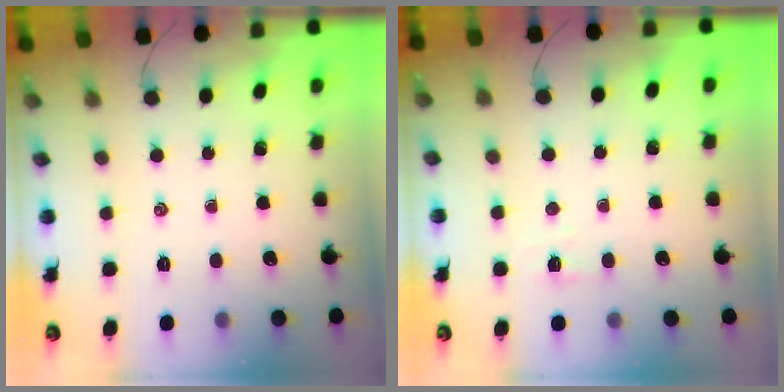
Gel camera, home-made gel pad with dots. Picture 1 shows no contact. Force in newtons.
{"total": 2.2, "press": 2.0, "slide": 0.8}